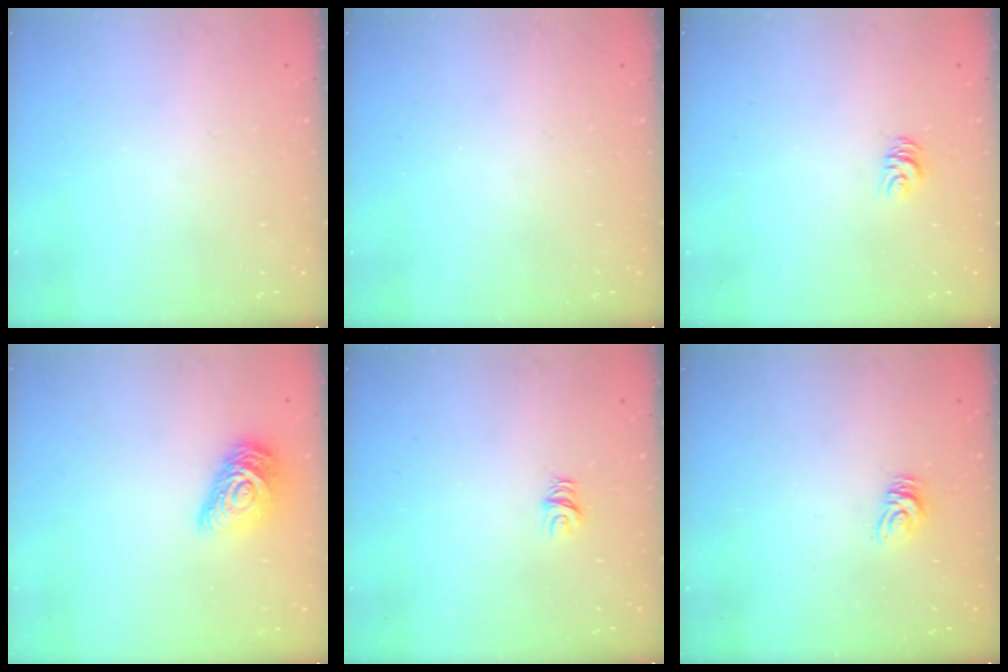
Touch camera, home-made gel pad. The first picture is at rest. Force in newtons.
{"total": 0.0}
{"total": 4.9, "press": 4.9, "slide": 0.2}
{"total": 12.2, "press": 12.2, "slide": 0.6}
{"total": 5.0, "press": 5.0, "slide": 0.0}
{"total": 5.0, "press": 5.0, "slide": 0.3}